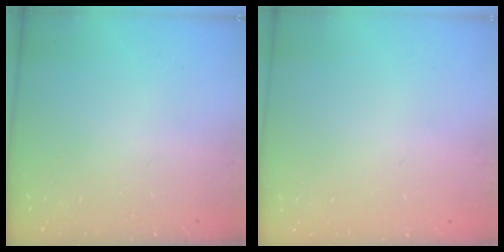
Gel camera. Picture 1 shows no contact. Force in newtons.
{"total": 0.0}